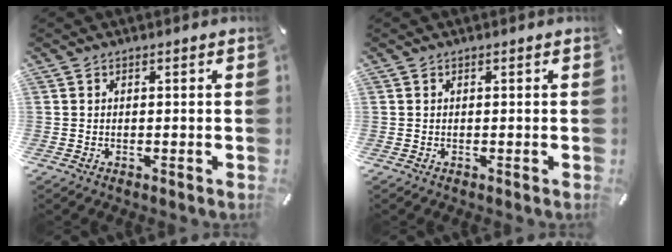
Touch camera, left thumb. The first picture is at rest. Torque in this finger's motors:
{"motor_torque": [-0.09, 0.03, -0.04, 0.01, 0.00]}